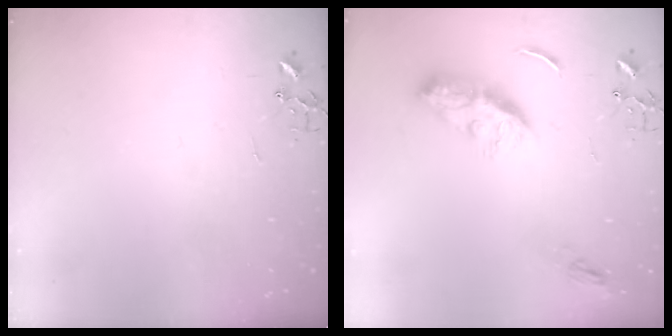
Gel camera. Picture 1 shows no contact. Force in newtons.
{"total": 9.9, "press": 9.9, "slide": 0.1}